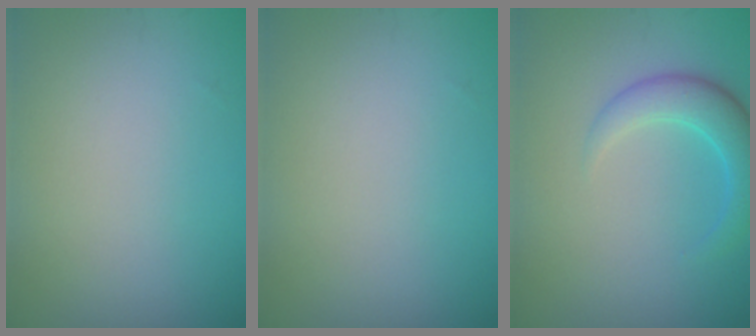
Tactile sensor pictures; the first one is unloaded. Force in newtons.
{"total": 0.0}
{"total": 3.4, "press": 3.4, "slide": 0.3}